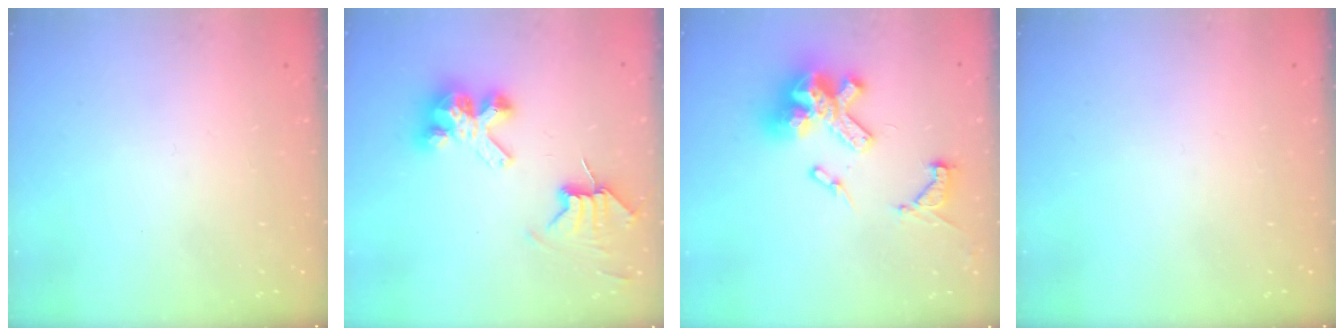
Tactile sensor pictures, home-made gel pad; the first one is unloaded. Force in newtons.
{"total": 9.3, "press": 9.2, "slide": 0.8}
{"total": 18.2, "press": 17.7, "slide": 4.0}
{"total": 0.0}